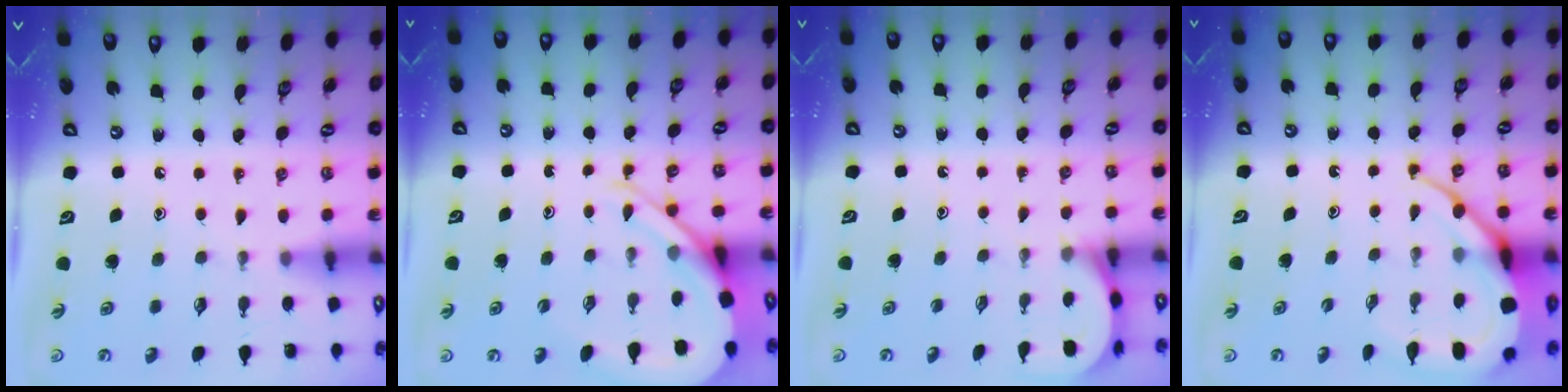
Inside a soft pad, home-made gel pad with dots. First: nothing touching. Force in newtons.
{"total": 10.0, "press": 10.0, "slide": 0.7}
{"total": 2.5, "press": 2.5, "slide": 0.3}
{"total": 10.0, "press": 10.0, "slide": 0.6}